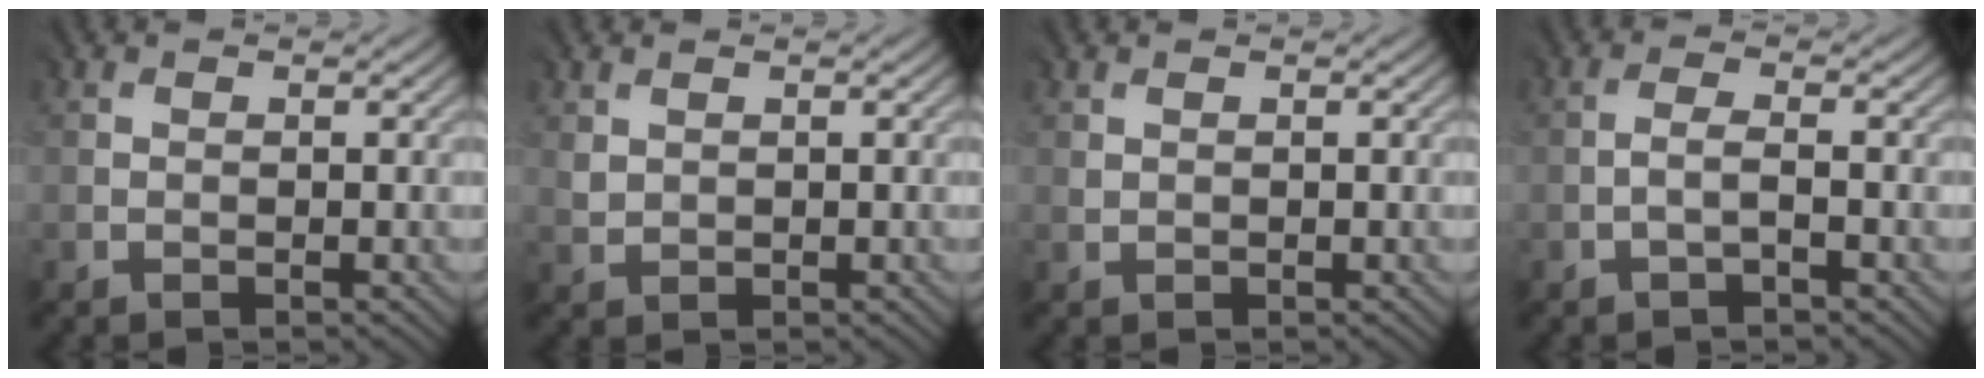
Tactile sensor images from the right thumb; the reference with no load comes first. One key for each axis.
{"total": 1.4, "fx": 1.0, "fy": 0.9, "fz": 0.3, "tx": -0.013, "ty": -0.001, "tz": 0.021}
{"total": 0.7, "fx": 0.4, "fy": 0.4, "fz": 0.2, "tx": -0.006, "ty": -0.001, "tz": 0.011}
{"total": 1.3, "fx": -1.1, "fy": -0.1, "fz": 0.6, "tx": -0.014, "ty": 0.002, "tz": -0.024}